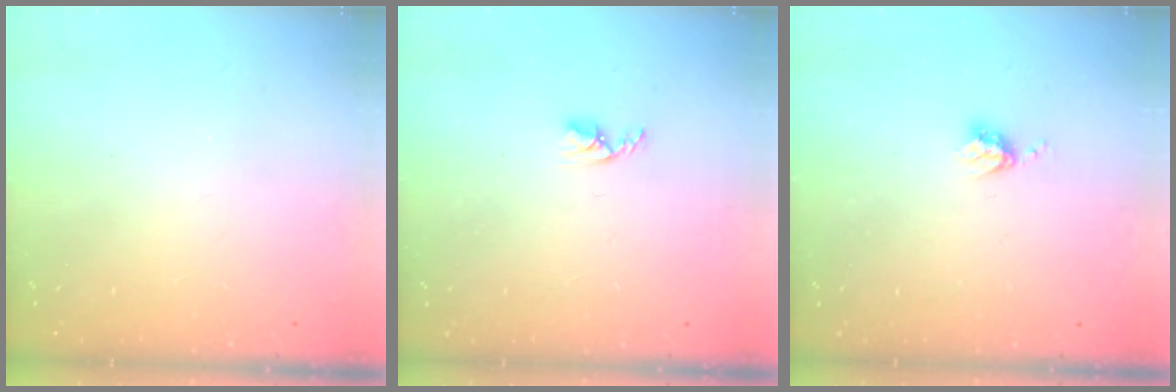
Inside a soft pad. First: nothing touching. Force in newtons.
{"total": 2.7, "press": 2.7, "slide": 0.5}
{"total": 3.8, "press": 3.8, "slide": 0.5}